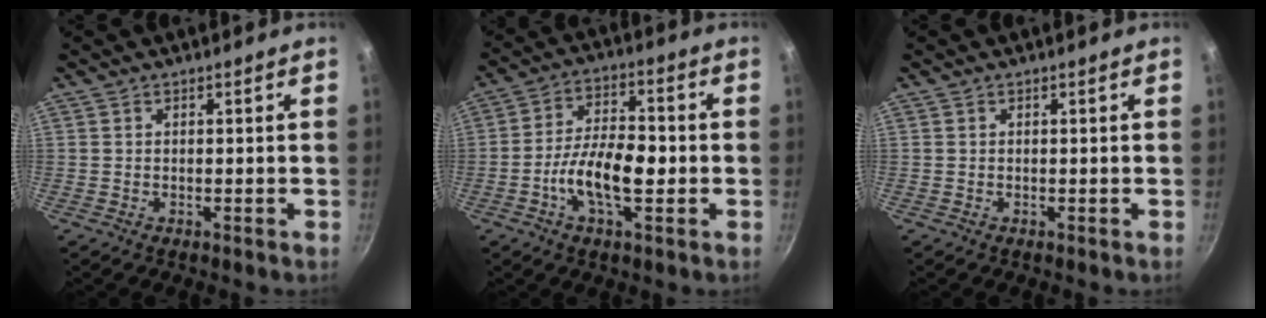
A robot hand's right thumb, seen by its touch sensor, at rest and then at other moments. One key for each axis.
{"total": 11.4, "fx": -2.5, "fy": 5.2, "fz": 9.9, "tx": -0.167, "ty": 0.028, "tz": -0.053}
{"total": 0.0}